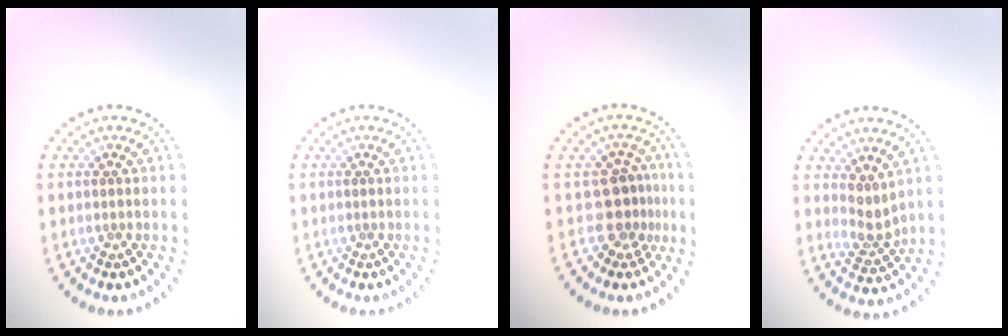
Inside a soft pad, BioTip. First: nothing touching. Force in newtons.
{"total": 0.0}
{"total": 2.8, "press": 2.1, "slide": 1.9}
{"total": 2.2, "press": 1.6, "slide": 1.5}